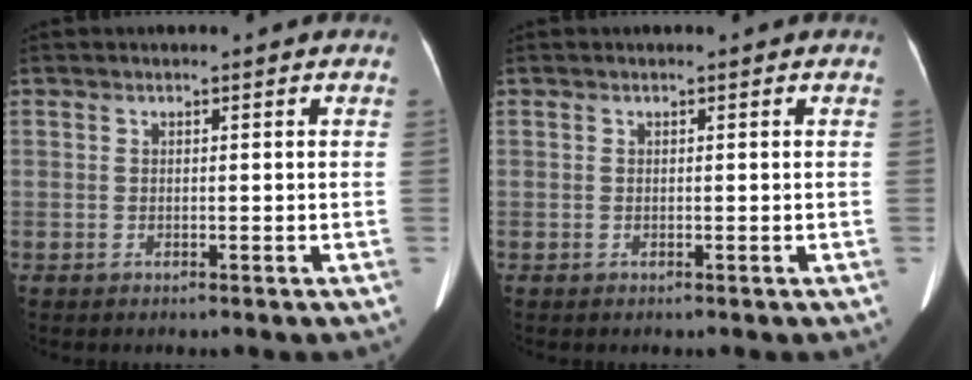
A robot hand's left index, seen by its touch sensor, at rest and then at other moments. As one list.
[{"total": 0.0}]